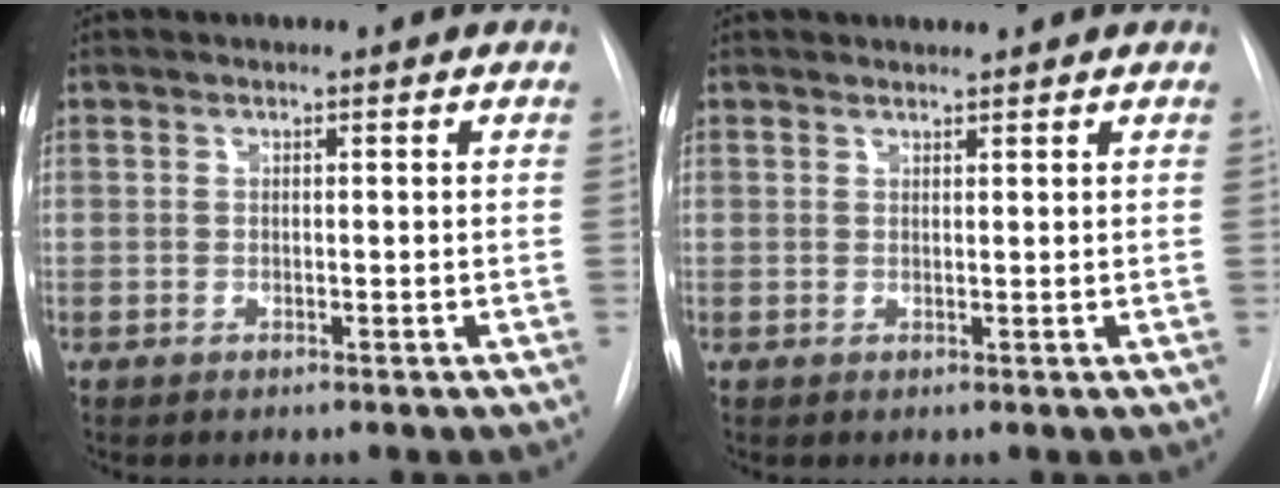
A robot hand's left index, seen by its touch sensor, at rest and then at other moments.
{"total": 1.2, "force": [1.2, 0.0, -0.1], "torque": [-0.006, 0.009, 0.025]}